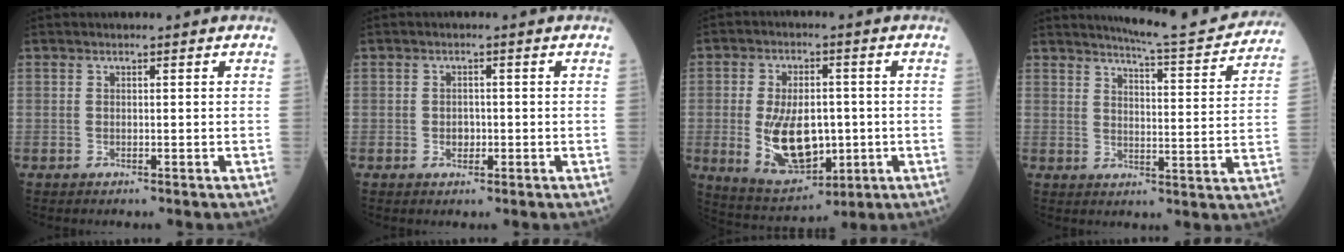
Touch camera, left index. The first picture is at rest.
{"total": 1.6, "force": [-0.5, 1.2, 1.0], "torque": [-0.016, 0.003, -0.004]}
{"total": 11.8, "force": [-1.6, 6.2, 9.9], "torque": [-0.188, -0.004, -0.011]}
{"total": 13.7, "force": [13.1, 0.4, 3.9], "torque": [-0.056, -0.032, 0.157]}